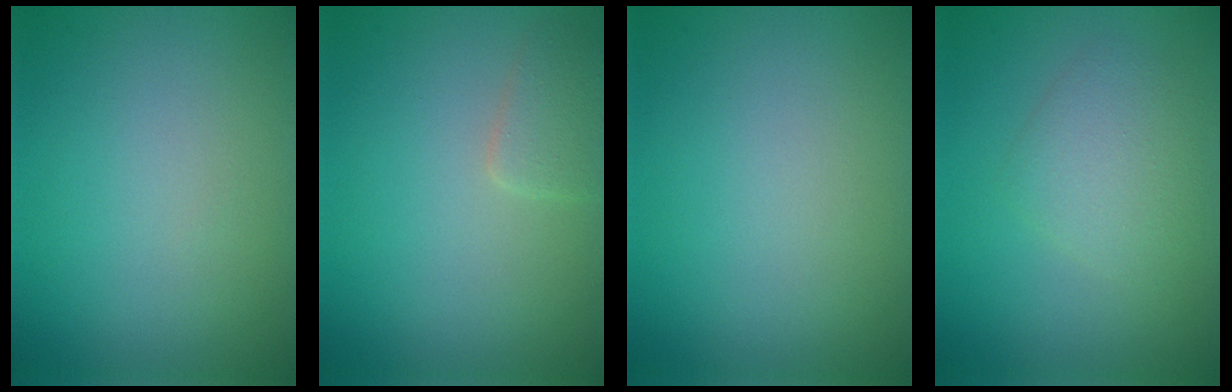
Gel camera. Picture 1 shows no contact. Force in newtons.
{"total": 1.7, "press": 1.7, "slide": 0.1}
{"total": 0.0}
{"total": 2.8, "press": 2.8, "slide": 0.1}